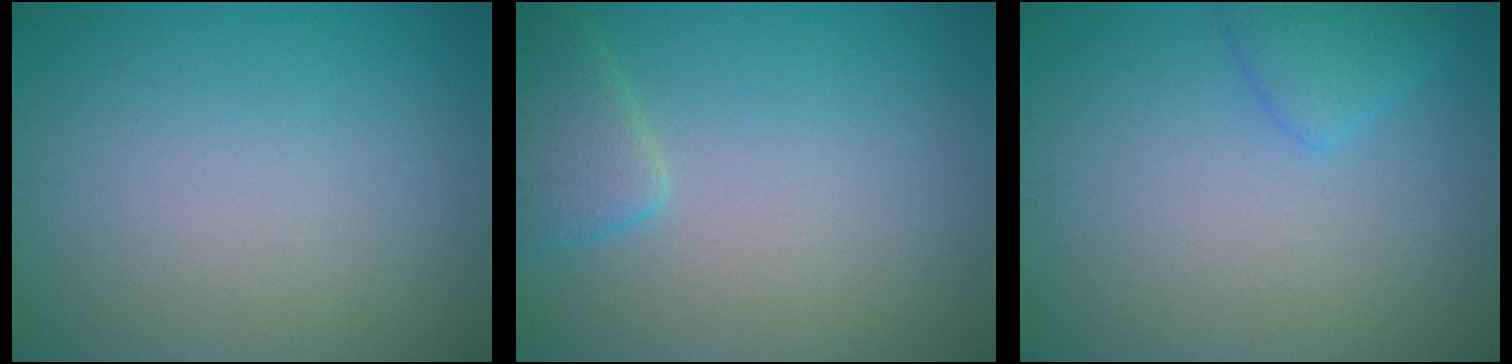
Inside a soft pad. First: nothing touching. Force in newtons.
{"total": 2.8, "press": 2.7, "slide": 0.3}
{"total": 2.0, "press": 2.0, "slide": 0.1}